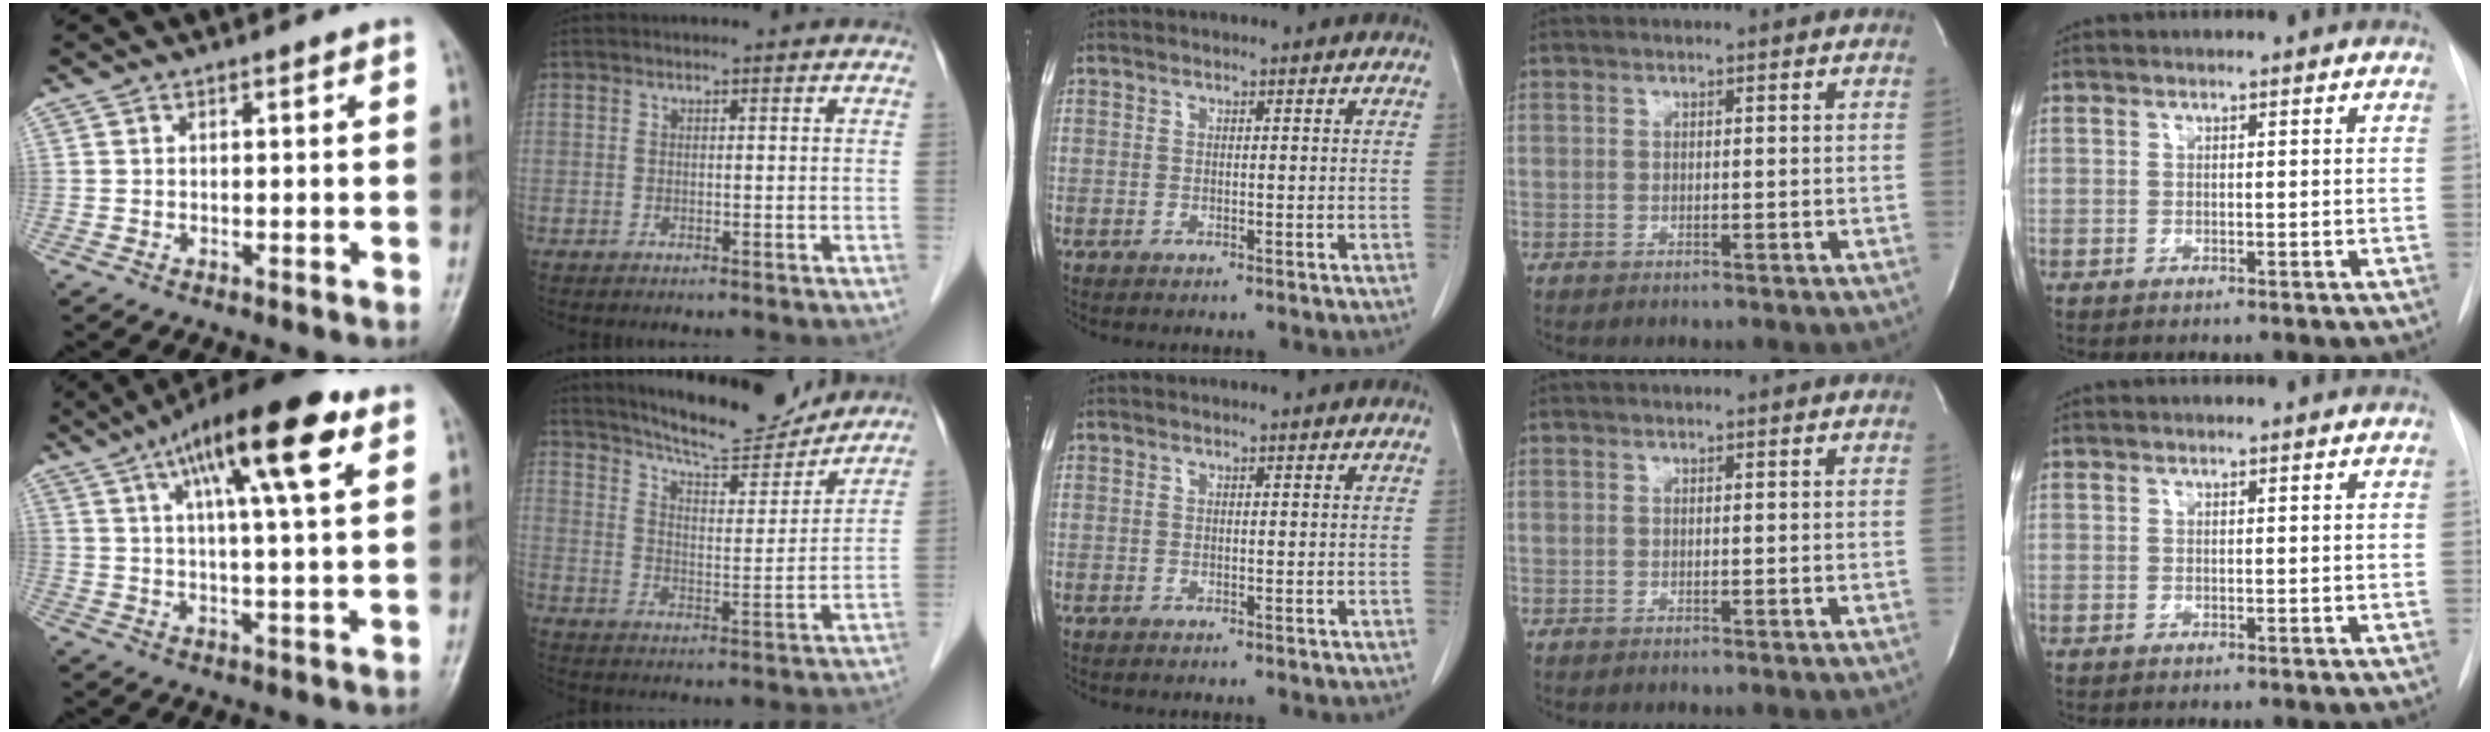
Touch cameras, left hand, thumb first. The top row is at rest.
{"thumb": {"total": 17.2, "force": [8.0, 4.0, 14.7], "torque": [-0.225, -0.006, 0.125]}, "index": {"total": 13.7, "force": [12.9, 1.7, 4.4], "torque": [-0.073, -0.007, 0.195]}}